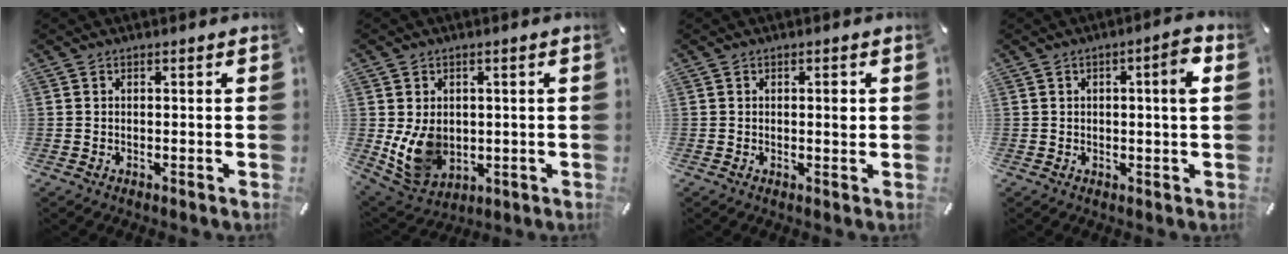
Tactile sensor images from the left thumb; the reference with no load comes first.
{"total": 10.0, "force": [-0.2, 8.2, 5.7], "torque": [-0.125, -0.008, 0.000]}
{"total": 2.0, "force": [0.3, 0.7, 1.9], "torque": [-0.013, -0.006, -0.003]}
{"total": 4.7, "force": [1.1, 1.0, 4.5], "torque": [-0.063, -0.006, 0.010]}